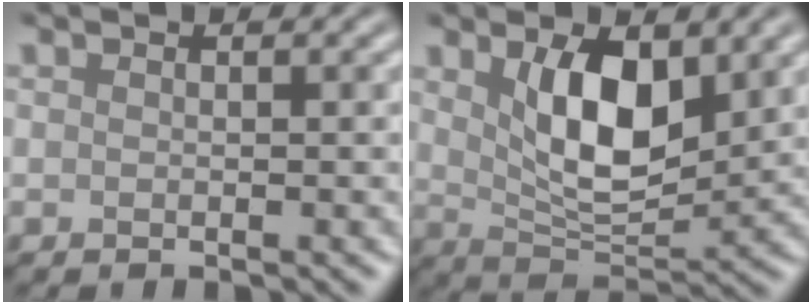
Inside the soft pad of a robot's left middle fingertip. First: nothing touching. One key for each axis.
{"total": 6.6, "fx": 2.3, "fy": 3.1, "fz": 5.4, "tx": -0.102, "ty": -0.008, "tz": 0.045}